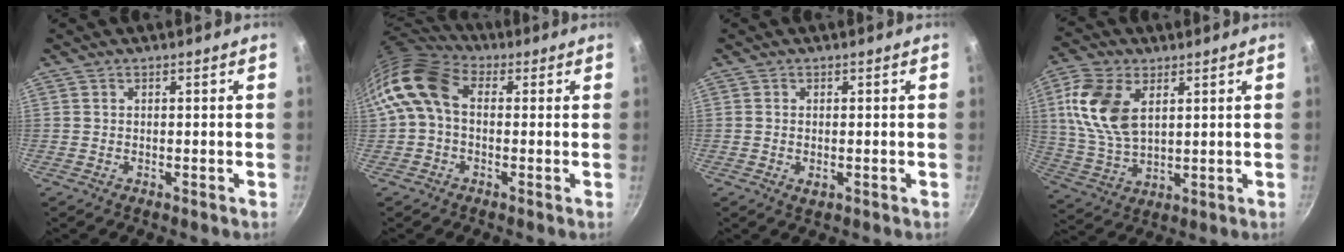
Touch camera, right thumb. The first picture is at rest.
{"total": 11.7, "force": [0.7, 8.2, 8.2], "torque": [-0.152, 0.030, -0.007]}
{"total": 1.6, "force": [-0.3, 0.9, 1.3], "torque": [-0.024, -0.003, -0.004]}
{"total": 13.6, "force": [4.2, 8.0, 10.1], "torque": [-0.195, -0.009, 0.087]}